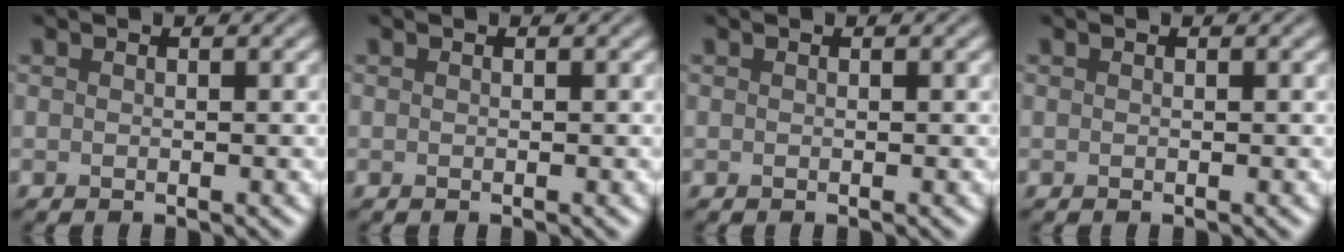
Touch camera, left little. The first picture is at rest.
{"total": 0.0}
{"total": 0.0}
{"total": 0.0}